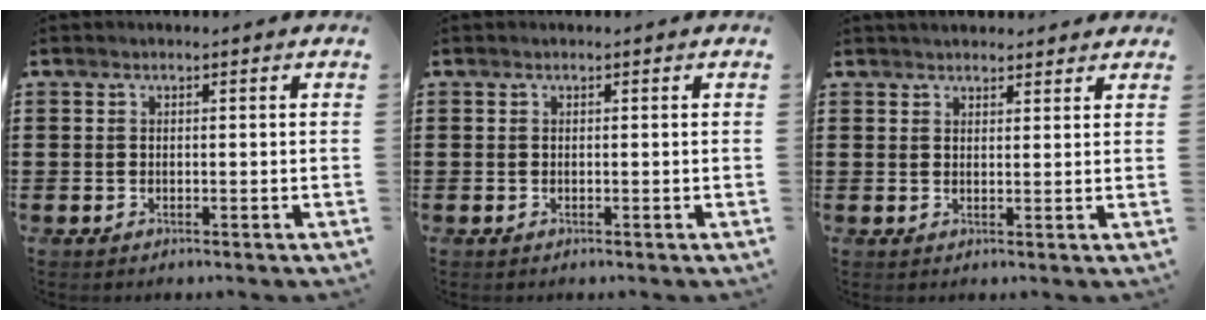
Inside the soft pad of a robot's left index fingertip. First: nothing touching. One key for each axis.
{"total": 0.0}
{"total": 2.3, "fx": 2.2, "fy": 0.5, "fz": 0.3, "tx": -0.009, "ty": 0.003, "tz": 0.042}